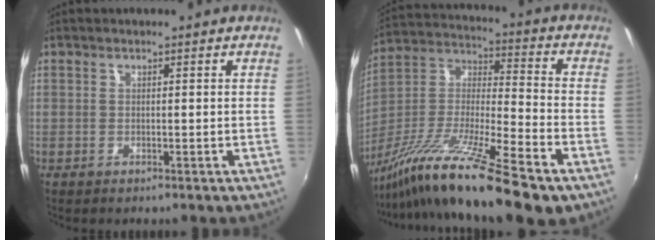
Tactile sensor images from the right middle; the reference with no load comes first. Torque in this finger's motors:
{"motor_torque": [1.16, -0.98, 0.45, 0.21]}